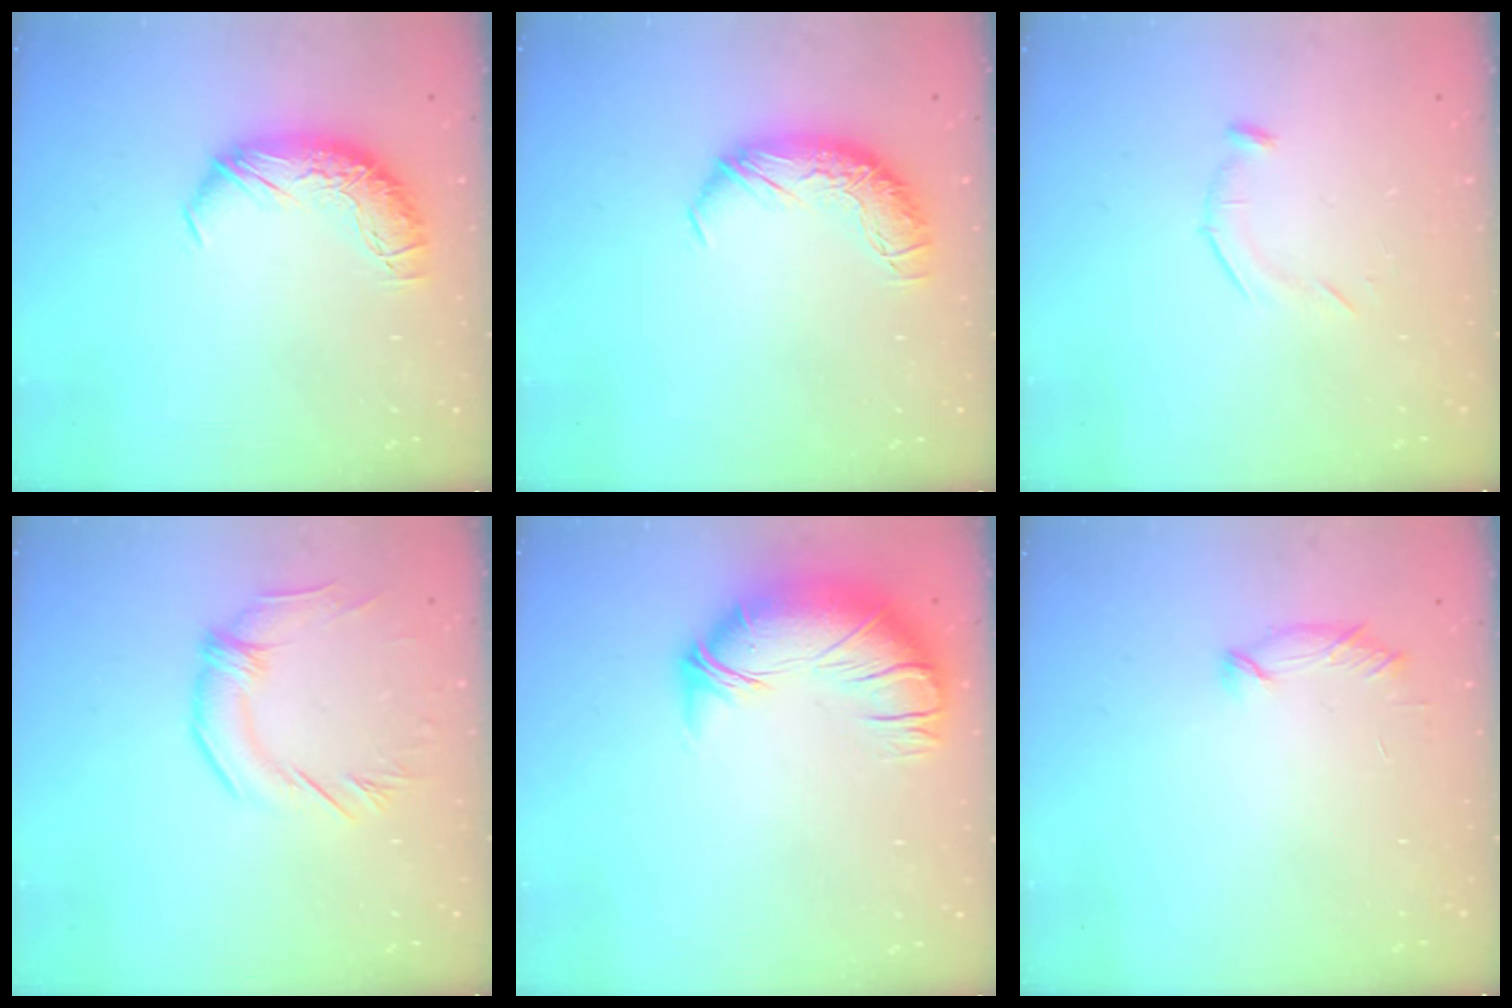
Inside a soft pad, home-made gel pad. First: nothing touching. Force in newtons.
{"total": 0.0}
{"total": 6.1, "press": 6.0, "slide": 1.2}
{"total": 0.8, "press": 0.6, "slide": 0.5}
{"total": 2.6, "press": 0.3, "slide": 2.6}
{"total": 4.7, "press": 4.6, "slide": 1.2}